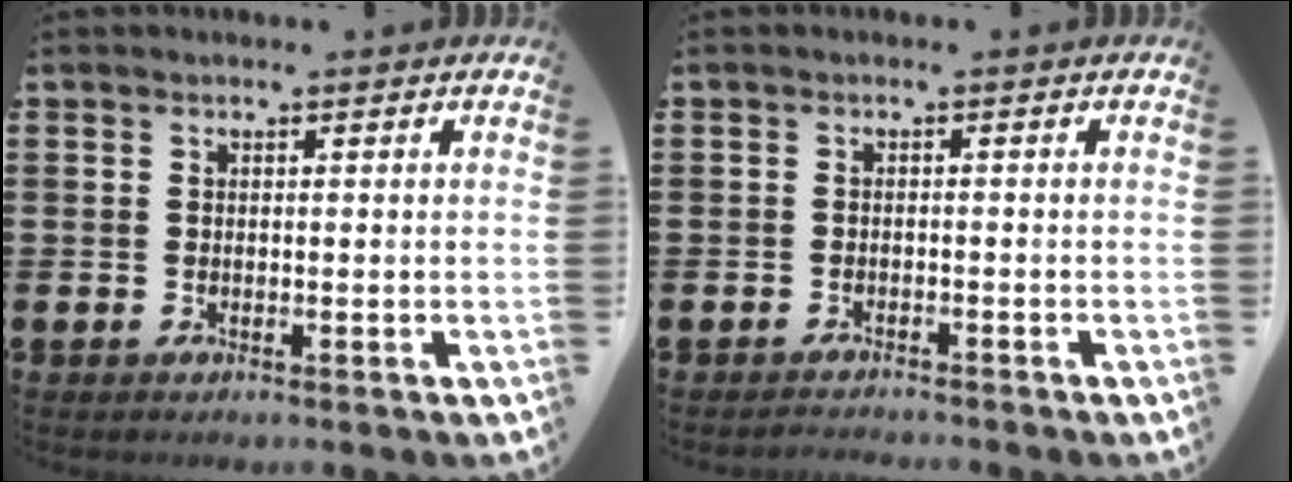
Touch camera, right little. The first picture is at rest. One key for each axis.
{"total": 1.1, "fx": -1.1, "fy": -0.1, "fz": -0.1, "tx": -0.002, "ty": 0.002, "tz": -0.022}